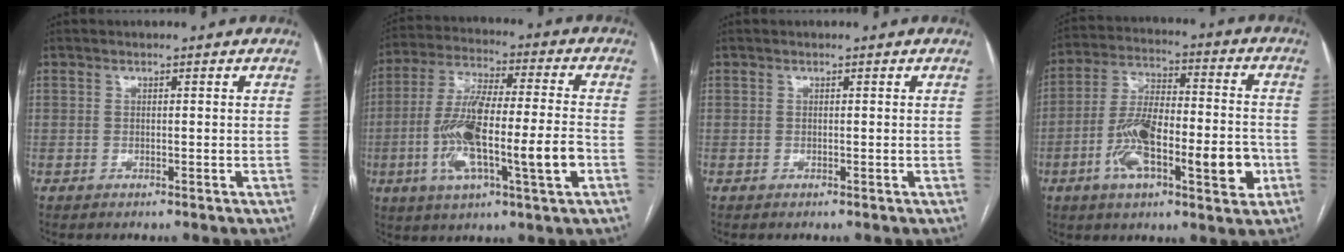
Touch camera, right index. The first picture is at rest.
{"total": 16.6, "force": [-4.1, 2.1, 15.9], "torque": [-0.305, 0.001, -0.070]}
{"total": 0.0}
{"total": 16.6, "force": [-5.1, 4.8, 15.1], "torque": [-0.262, 0.017, -0.082]}